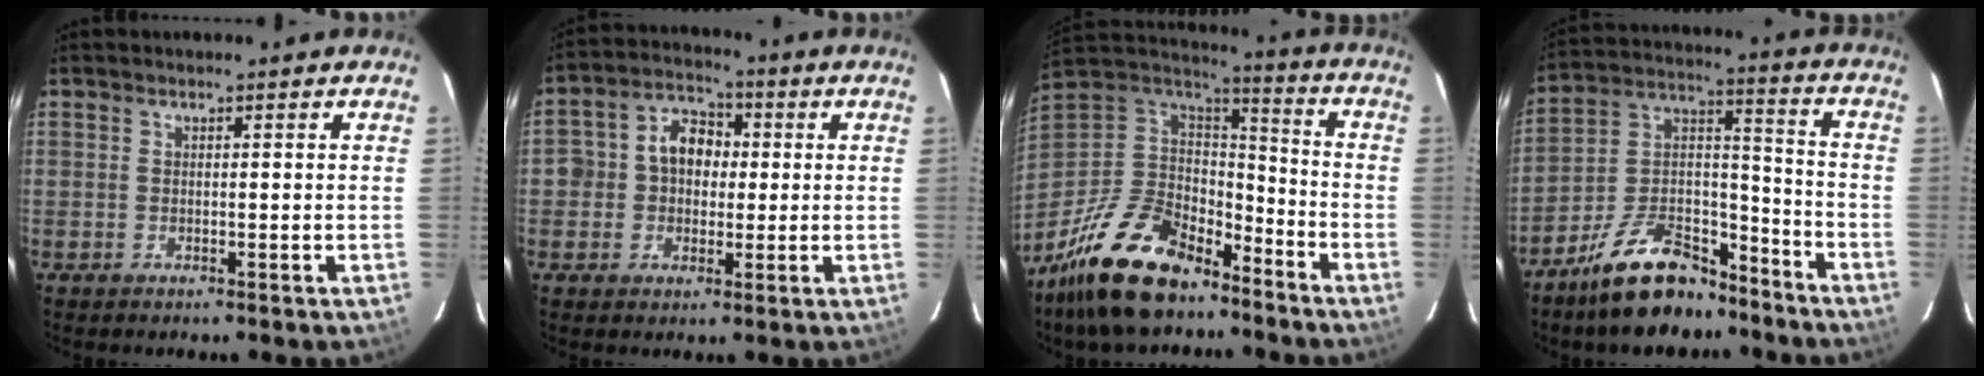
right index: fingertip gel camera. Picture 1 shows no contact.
{"total": 8.0, "force": [-0.1, 6.9, 4.1], "torque": [-0.075, 0.031, -0.003]}
{"total": 22.2, "force": [-15.4, 10.6, 11.8], "torque": [-0.256, -0.001, -0.258]}
{"total": 17.6, "force": [-12.8, 7.8, 9.1], "torque": [-0.175, 0.042, -0.207]}